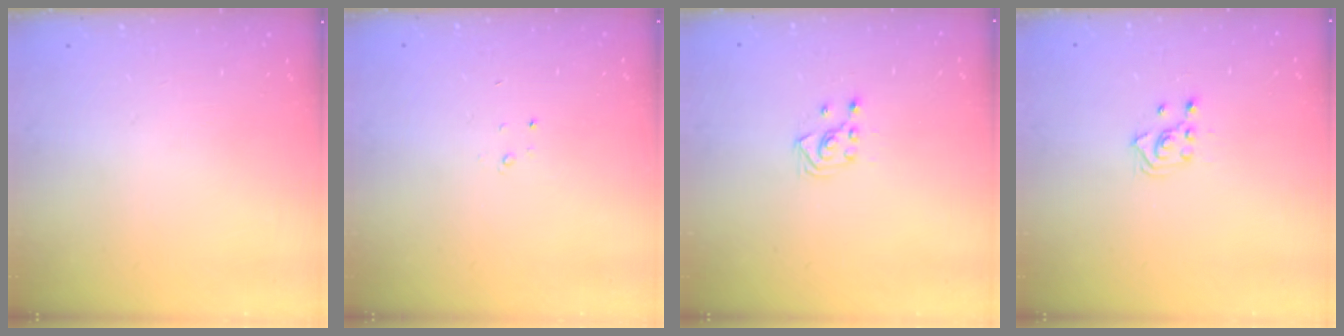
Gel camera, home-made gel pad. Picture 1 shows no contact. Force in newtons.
{"total": 1.5, "press": 1.5, "slide": 0.2}
{"total": 2.9, "press": 2.9, "slide": 0.3}
{"total": 2.5, "press": 2.3, "slide": 1.0}